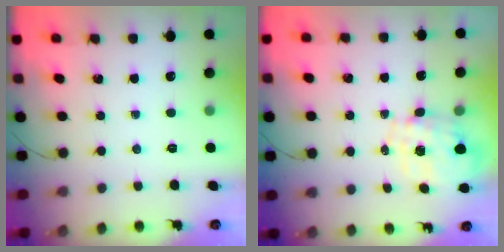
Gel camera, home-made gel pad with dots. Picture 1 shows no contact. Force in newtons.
{"total": 1.3, "press": 1.2, "slide": 0.4}